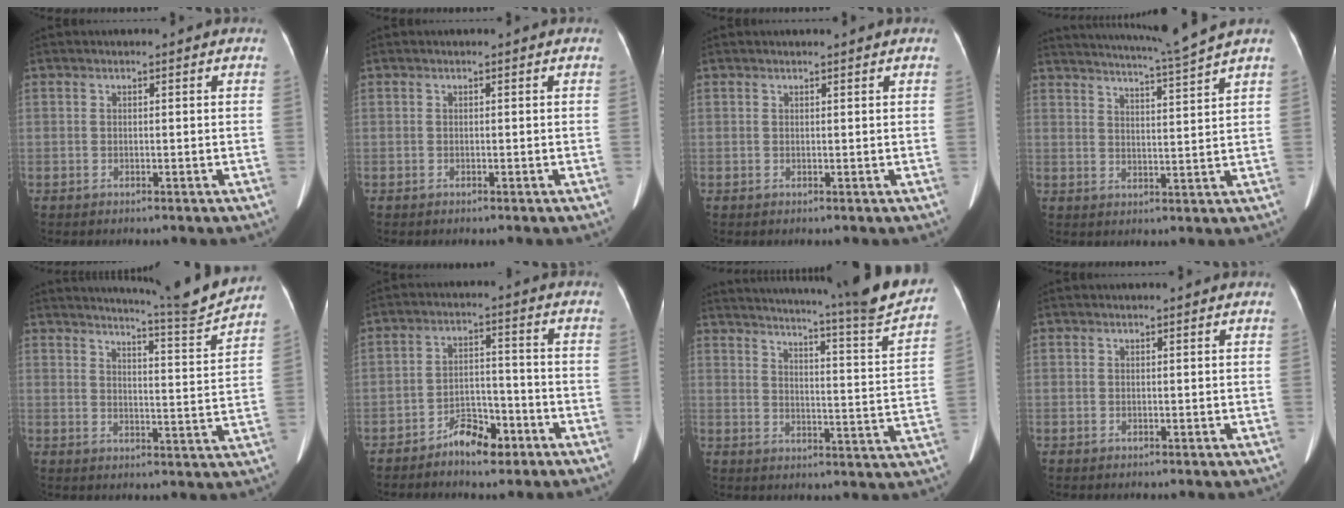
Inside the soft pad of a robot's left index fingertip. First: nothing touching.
{"total": 0.0}
{"total": 1.2, "force": [1.1, -0.1, 0.4], "torque": [-0.008, 0.007, 0.013]}
{"total": 9.9, "force": [8.9, -2.7, 3.4], "torque": [-0.062, -0.031, 0.135]}
{"total": 10.4, "force": [9.9, -2.1, 2.0], "torque": [-0.044, -0.047, 0.138]}
{"total": 6.2, "force": [-4.6, 2.6, 3.2], "torque": [-0.058, 0.010, -0.078]}
{"total": 24.7, "force": [22.2, -0.5, 10.8], "torque": [-0.166, -0.078, 0.274]}
{"total": 0.0}